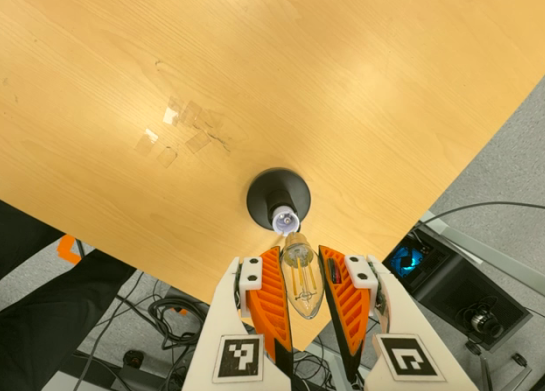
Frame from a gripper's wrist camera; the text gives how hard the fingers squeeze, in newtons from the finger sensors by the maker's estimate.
{"total": 12.5, "left": 13.2, "right": 11.8}